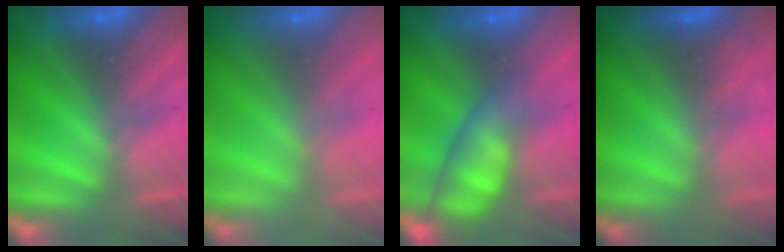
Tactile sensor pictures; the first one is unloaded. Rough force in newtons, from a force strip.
{"total": 3.0}
{"total": 4.8}
{"total": 1.9}